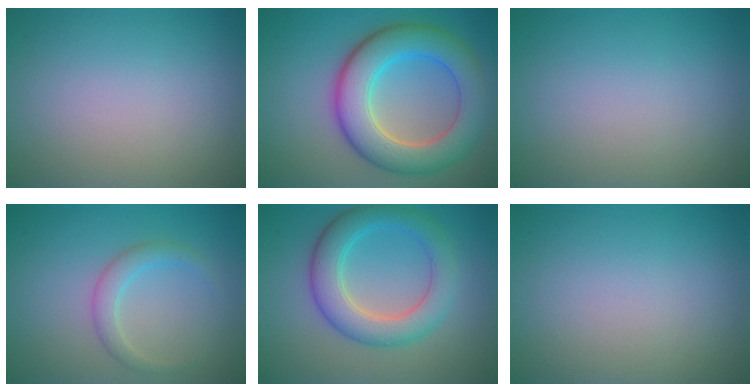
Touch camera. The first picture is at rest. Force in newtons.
{"total": 8.5, "press": 8.5, "slide": 0.4}
{"total": 0.0}
{"total": 2.0, "press": 2.0, "slide": 0.2}
{"total": 4.4, "press": 4.4, "slide": 0.0}
{"total": 0.0}